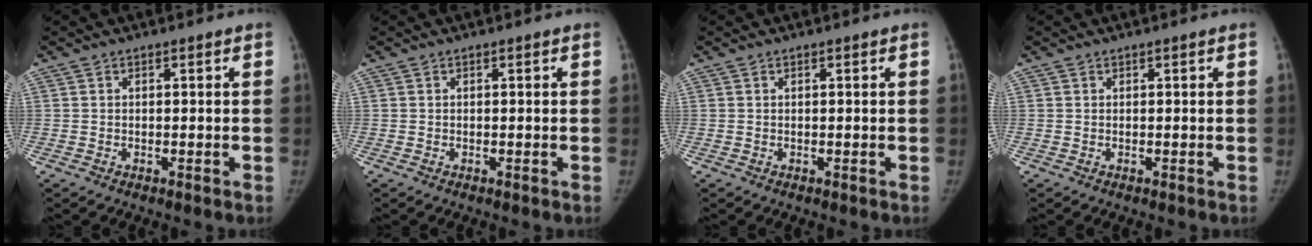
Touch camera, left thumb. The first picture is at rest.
{"total": 0.0}
{"total": 0.0}
{"total": 0.0}